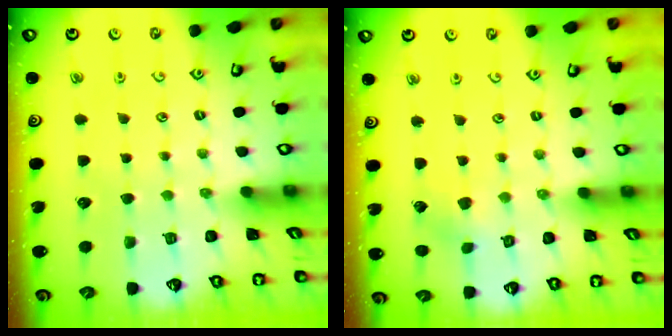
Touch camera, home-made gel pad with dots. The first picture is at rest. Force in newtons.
{"total": 2.9, "press": 2.9, "slide": 0.7}